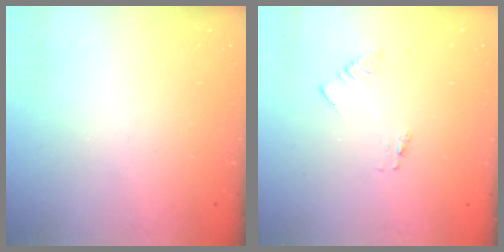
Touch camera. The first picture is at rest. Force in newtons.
{"total": 0.0}